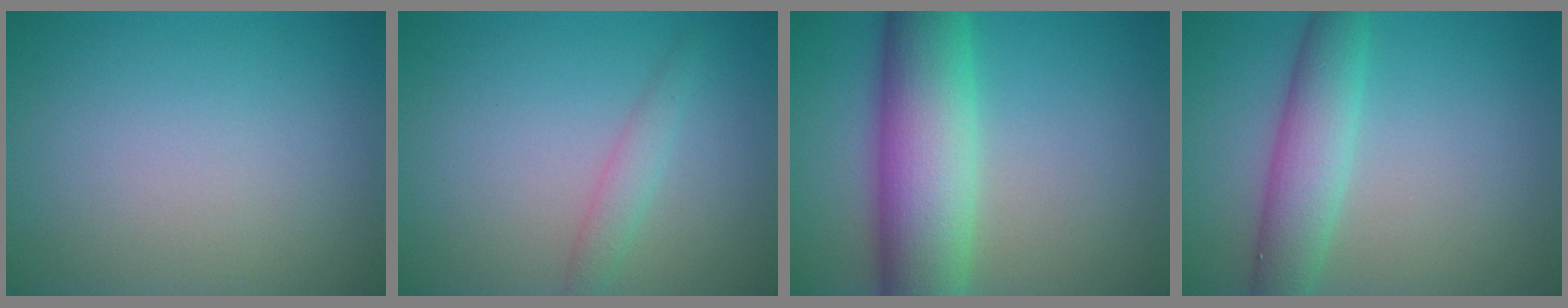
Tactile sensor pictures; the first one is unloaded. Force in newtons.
{"total": 1.6, "press": 1.6, "slide": 0.0}
{"total": 10.3, "press": 10.3, "slide": 0.5}
{"total": 4.8, "press": 4.8, "slide": 0.1}